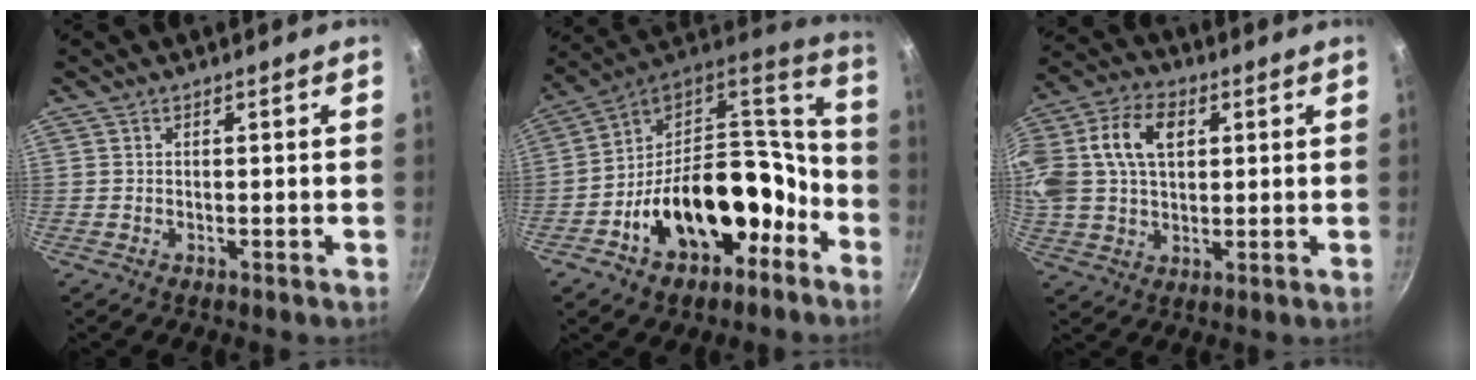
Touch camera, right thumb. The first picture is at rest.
{"total": 23.8, "force": [-9.2, 15.6, 15.4], "torque": [-0.196, 0.092, -0.138]}
{"total": 20.8, "force": [5.4, 14.4, 14.0], "torque": [-0.316, 0.033, 0.091]}